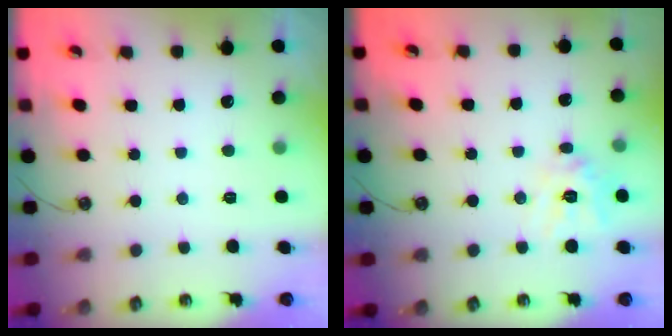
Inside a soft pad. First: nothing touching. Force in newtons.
{"total": 12.1, "press": 12.1, "slide": 1.1}